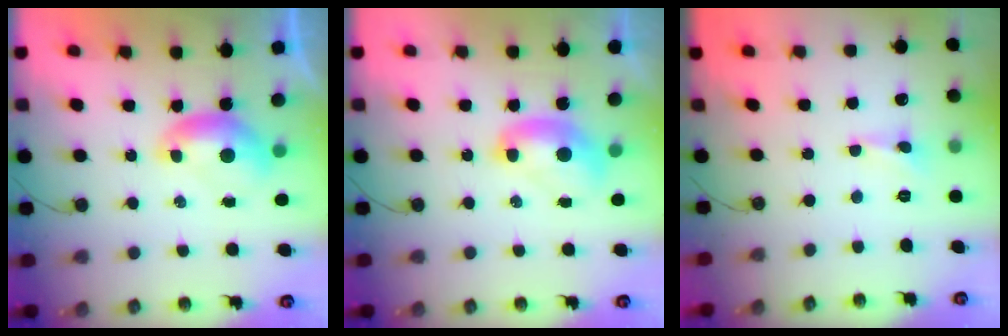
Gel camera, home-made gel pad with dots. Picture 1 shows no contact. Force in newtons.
{"total": 2.1, "press": 2.1, "slide": 0.2}
{"total": 0.0}